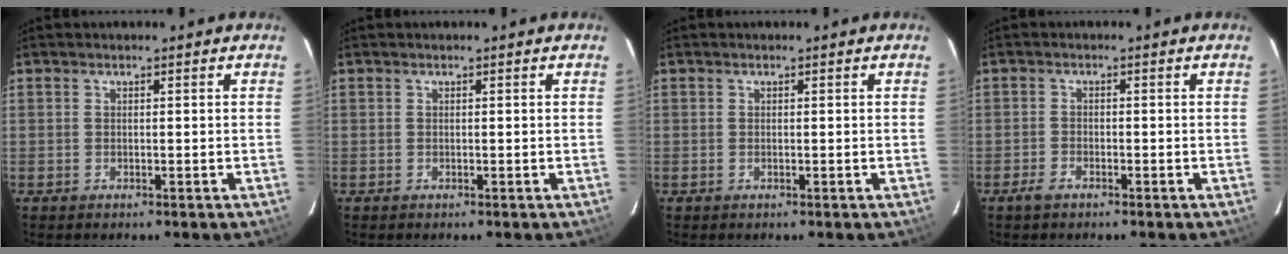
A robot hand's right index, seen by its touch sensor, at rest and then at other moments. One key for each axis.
{"total": 0.0}
{"total": 0.0}
{"total": 2.2, "fx": -1.7, "fy": 0.9, "fz": 1.0, "tx": -0.028, "ty": 0.000, "tz": -0.033}